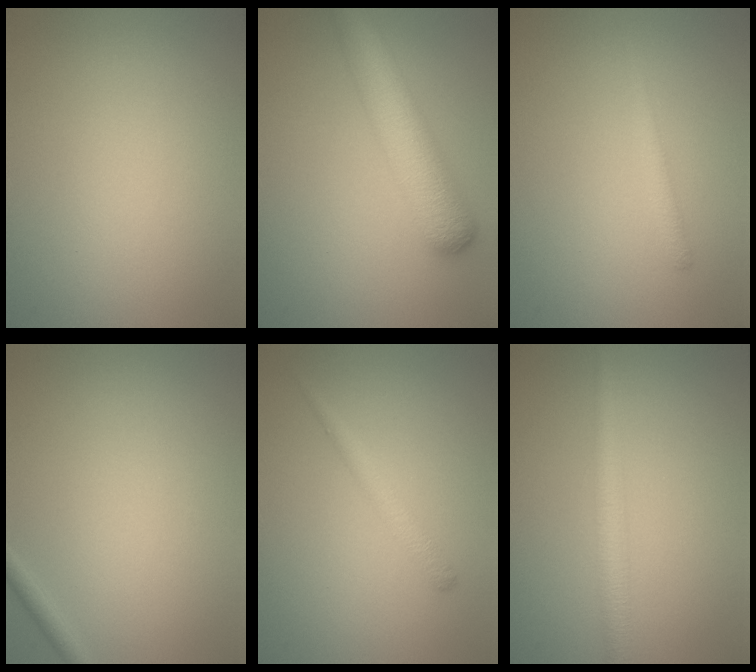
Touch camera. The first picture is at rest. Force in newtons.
{"total": 6.7, "press": 6.7, "slide": 0.2}
{"total": 1.2, "press": 1.2, "slide": 0.1}
{"total": 0.9, "press": 0.9, "slide": 0.1}
{"total": 1.6, "press": 1.6, "slide": 0.0}
{"total": 2.5, "press": 2.5, "slide": 0.1}